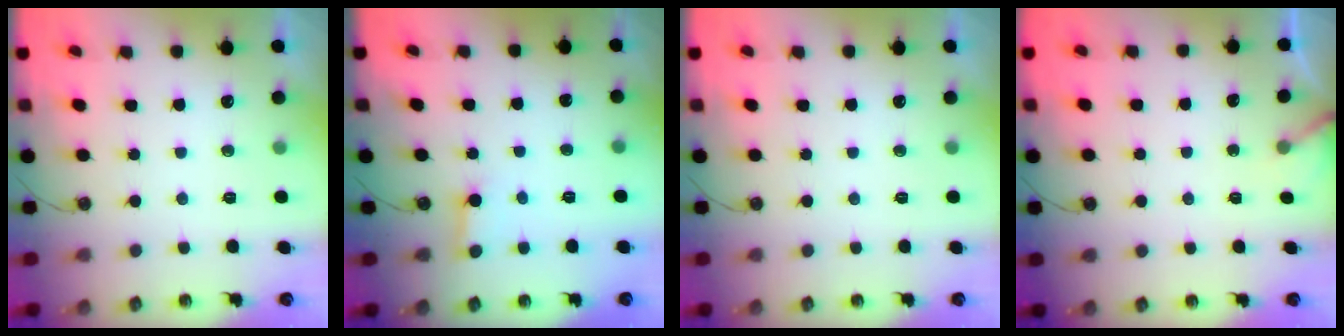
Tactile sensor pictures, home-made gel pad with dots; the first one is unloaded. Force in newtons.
{"total": 2.7, "press": 2.7, "slide": 0.1}
{"total": 0.0}
{"total": 3.0, "press": 3.0, "slide": 0.3}